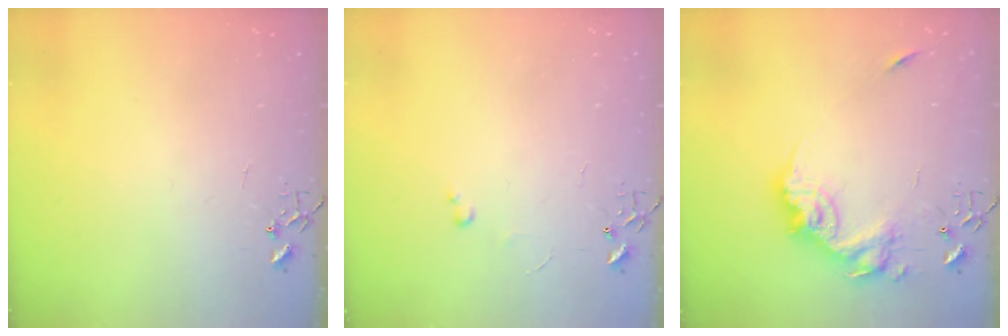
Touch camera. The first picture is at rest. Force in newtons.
{"total": 2.6, "press": 2.6, "slide": 0.4}
{"total": 17.5, "press": 17.4, "slide": 1.9}